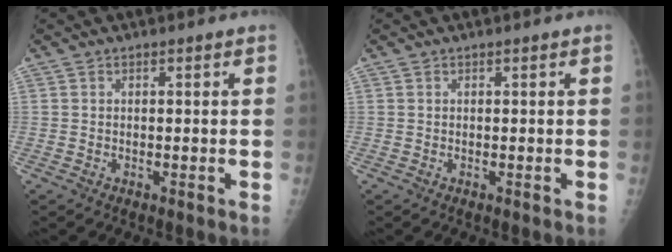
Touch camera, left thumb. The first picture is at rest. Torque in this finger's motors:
{"motor_torque": [-0.03, 0.03, 0.00, 0.00, 0.00]}